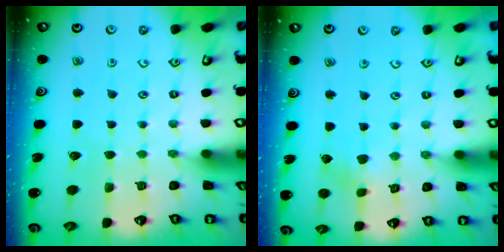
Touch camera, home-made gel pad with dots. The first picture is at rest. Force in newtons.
{"total": 2.8, "press": 2.8, "slide": 0.5}